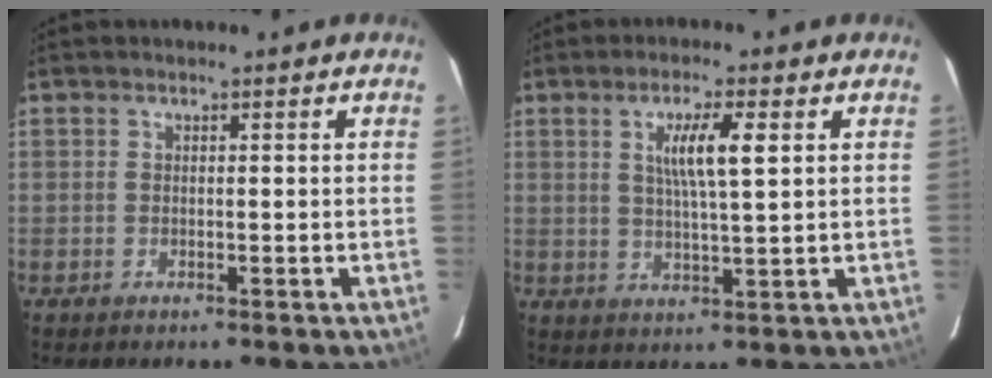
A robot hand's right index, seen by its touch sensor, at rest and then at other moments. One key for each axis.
{"total": 6.7, "fx": 2.1, "fy": 0.7, "fz": 6.4, "tx": -0.116, "ty": -0.001, "tz": 0.038}